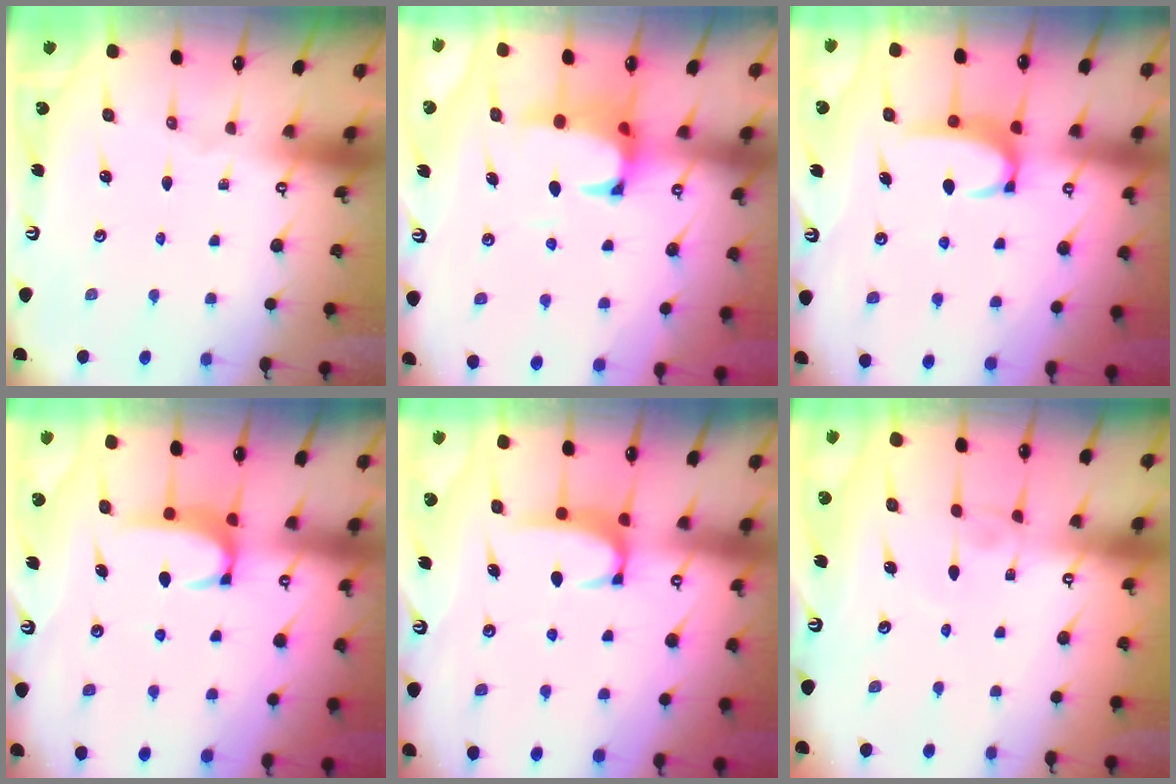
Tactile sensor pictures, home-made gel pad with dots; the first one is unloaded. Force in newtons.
{"total": 1.7, "press": 1.3, "slide": 1.1}
{"total": 3.4, "press": 3.4, "slide": 0.4}
{"total": 2.0, "press": 1.9, "slide": 0.6}
{"total": 1.8, "press": 1.7, "slide": 0.5}
{"total": 2.6, "press": 2.6, "slide": 0.4}